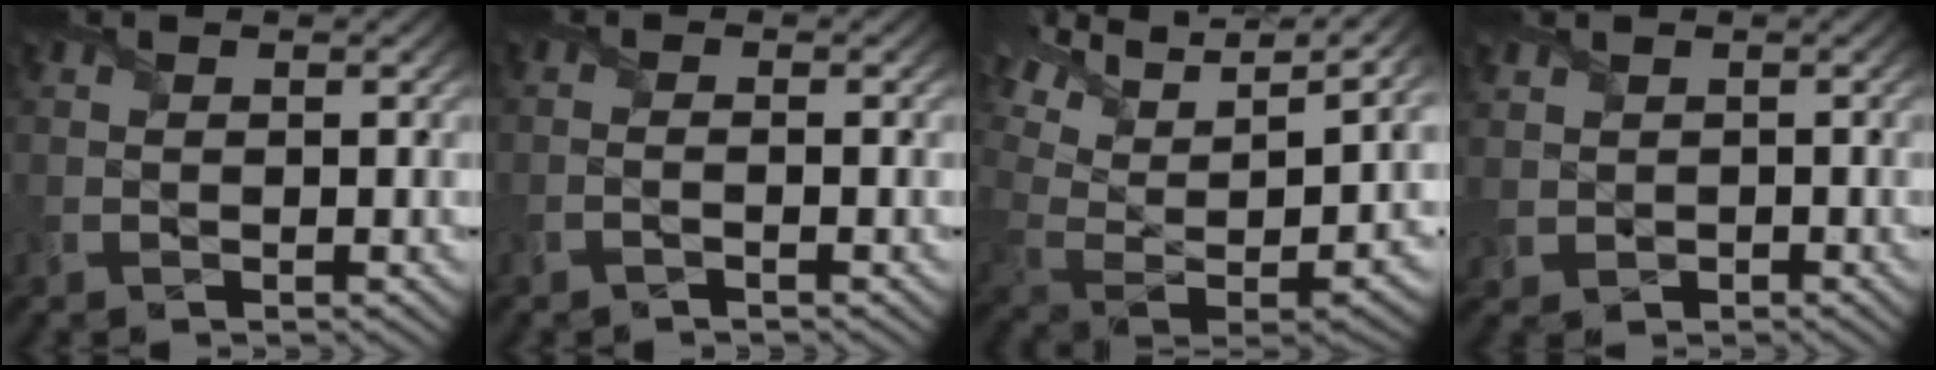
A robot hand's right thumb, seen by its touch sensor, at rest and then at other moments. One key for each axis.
{"total": 1.1, "fx": -0.9, "fy": -0.5, "fz": 0.4, "tx": -0.010, "ty": 0.004, "tz": -0.022}
{"total": 15.0, "fx": 6.4, "fy": 6.8, "fz": 11.7, "tx": -0.241, "ty": 0.025, "tz": 0.135}
{"total": 1.9, "fx": 0.5, "fy": 1.9, "fz": -0.2, "tx": -0.017, "ty": -0.001, "tz": 0.005}